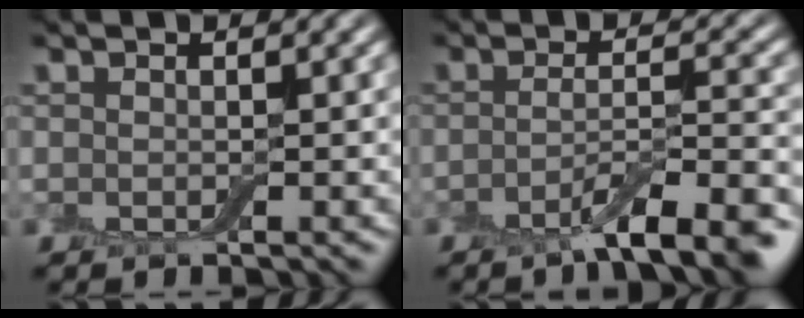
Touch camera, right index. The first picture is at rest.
{"total": 6.1, "force": [-3.9, 1.3, 4.6], "torque": [-0.064, 0.006, -0.067]}